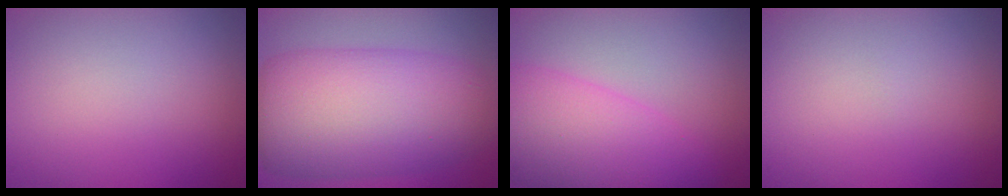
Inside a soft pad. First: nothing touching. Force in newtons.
{"total": 11.7, "press": 11.7, "slide": 0.0}
{"total": 7.6, "press": 7.6, "slide": 0.3}
{"total": 0.0}